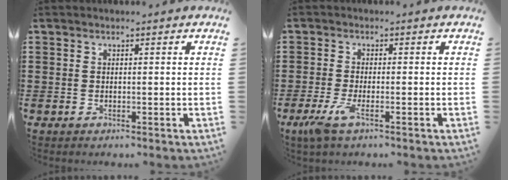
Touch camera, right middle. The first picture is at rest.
{"total": 3.4, "force": [-1.6, 0.5, 2.9], "torque": [-0.070, -0.011, -0.034]}